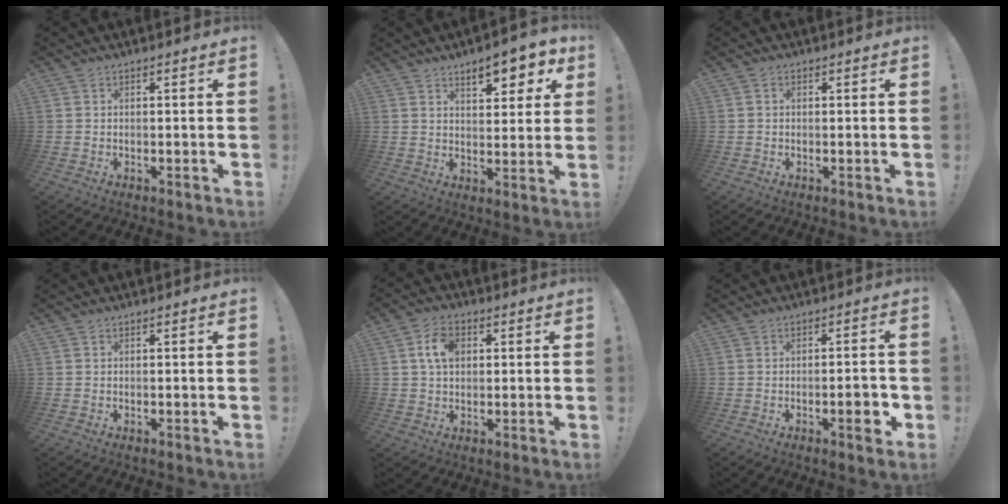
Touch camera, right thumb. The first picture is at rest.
{"total": 9.1, "force": [6.0, 3.3, 6.1], "torque": [-0.069, -0.039, 0.100]}
{"total": 0.9, "force": [0.0, 0.8, 0.4], "torque": [-0.009, 0.004, -0.001]}
{"total": 0.0}
{"total": 7.5, "force": [2.0, 5.1, 5.2], "torque": [-0.090, 0.010, 0.038]}
{"total": 5.1, "force": [-1.7, 1.4, 4.7], "torque": [-0.055, 0.002, -0.027]}